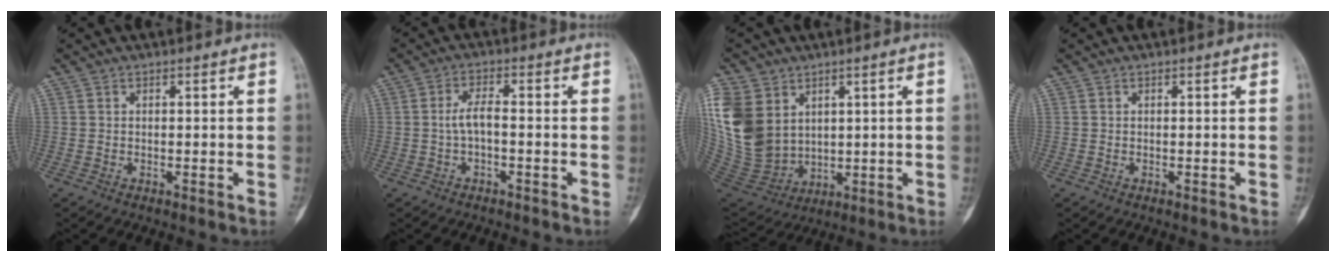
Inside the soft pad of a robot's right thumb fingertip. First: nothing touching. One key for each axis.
{"total": 3.5, "fx": -0.6, "fy": 1.3, "fz": 3.2, "tx": -0.065, "ty": 0.014, "tz": -0.014}
{"total": 17.2, "fx": 5.2, "fy": 13.1, "fz": 9.8, "tx": -0.215, "ty": -0.018, "tz": 0.128}
{"total": 0.0}